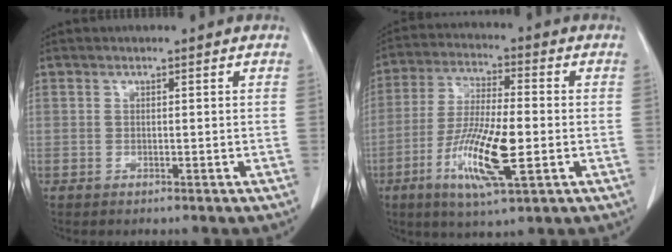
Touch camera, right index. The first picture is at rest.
{"total": 12.9, "force": [-3.7, 2.2, 12.2], "torque": [-0.238, -0.015, -0.066]}